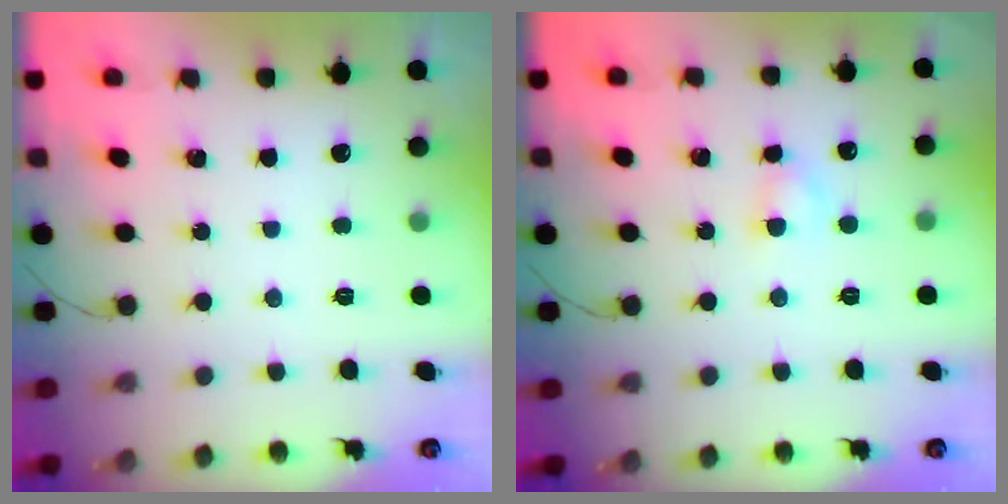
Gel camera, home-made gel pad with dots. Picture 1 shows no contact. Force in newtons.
{"total": 2.5, "press": 2.3, "slide": 1.0}